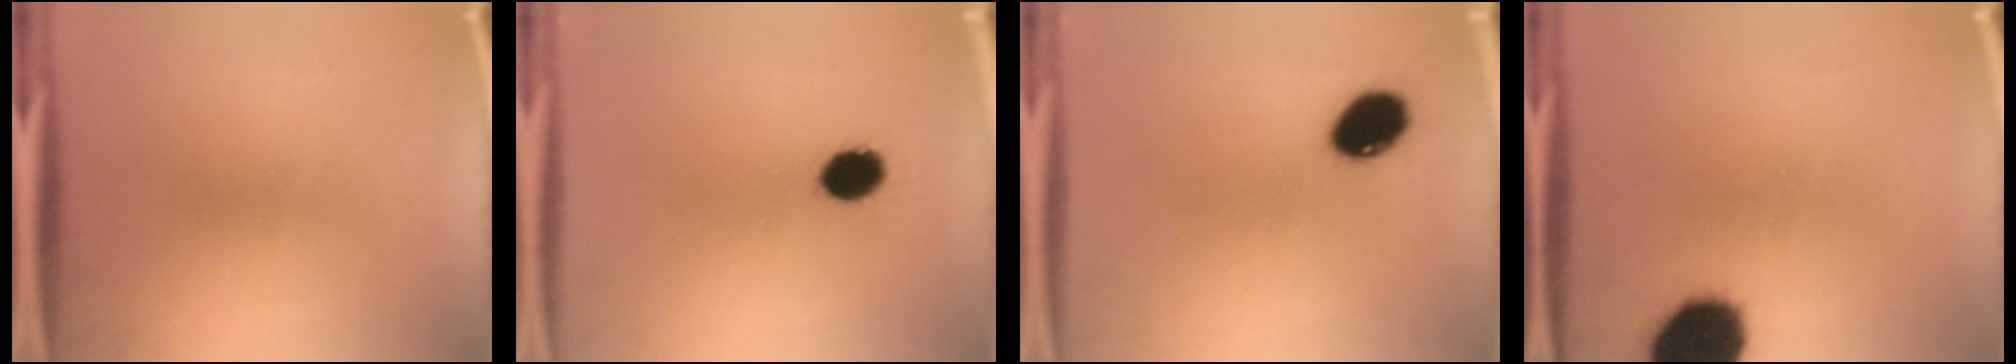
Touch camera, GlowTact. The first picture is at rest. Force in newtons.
{"total": 6.0}
{"total": 9.7}
{"total": 17.7}